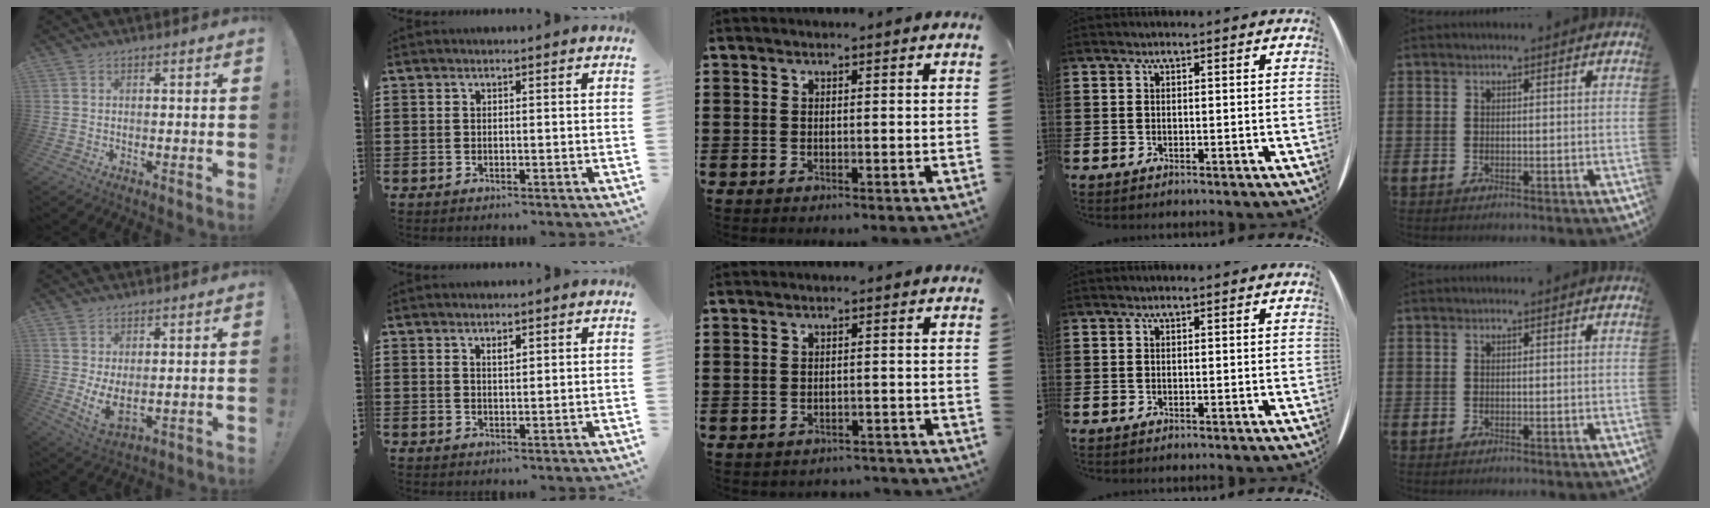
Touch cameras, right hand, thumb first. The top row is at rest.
{"thumb": {"total": 6.3, "force": [2.1, 2.7, 5.3], "torque": [-0.091, -0.032, 0.042]}, "index": {"total": 1.4, "force": [0.9, 0.5, 0.9], "torque": [-0.019, 0.003, 0.016]}, "middle": {"total": 1.7, "force": [-1.6, 0.2, 0.0], "torque": [-0.008, -0.001, -0.035]}}